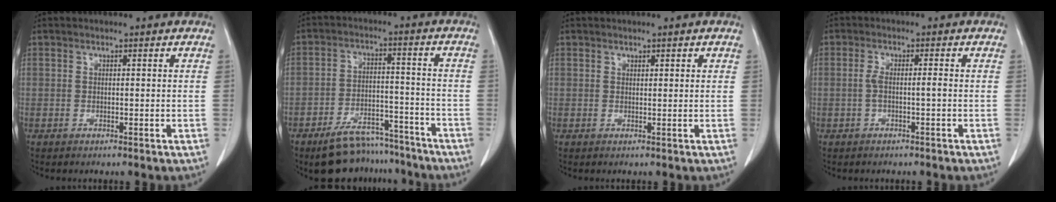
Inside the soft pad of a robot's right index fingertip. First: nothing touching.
{"total": 10.8, "force": [-9.2, 4.4, 3.5], "torque": [-0.046, 0.022, -0.146]}
{"total": 0.8, "force": [0.5, 0.2, 0.6], "torque": [-0.009, -0.001, 0.007]}
{"total": 2.3, "force": [-0.6, 0.2, 2.2], "torque": [-0.044, 0.006, -0.011]}